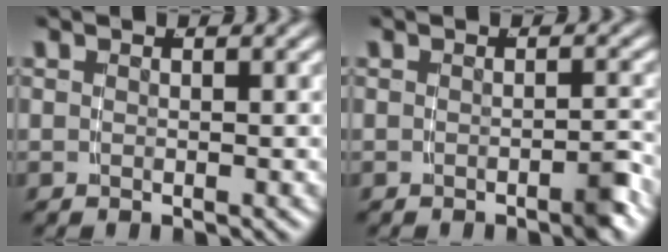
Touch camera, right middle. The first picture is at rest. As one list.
[{"total": 1.5, "force": [-1.1, 0.1, 1.0], "torque": [-0.015, 0.004, -0.023]}]